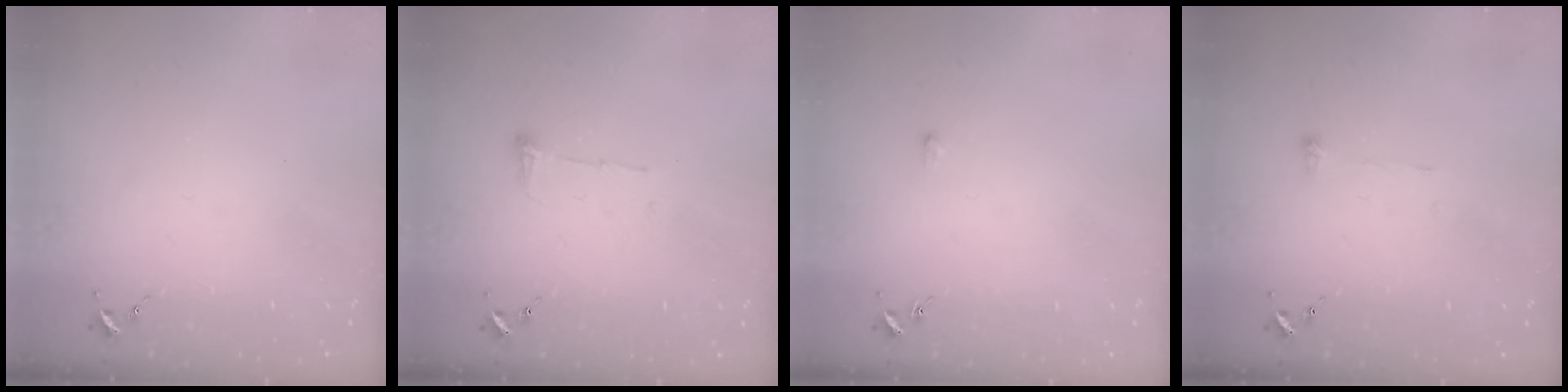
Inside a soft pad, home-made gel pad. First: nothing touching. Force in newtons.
{"total": 5.1, "press": 5.1, "slide": 0.3}
{"total": 2.7, "press": 2.7, "slide": 0.6}
{"total": 3.3, "press": 3.2, "slide": 0.4}